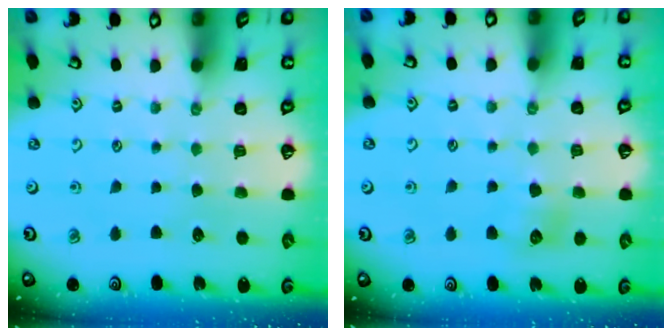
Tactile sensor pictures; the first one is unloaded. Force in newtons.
{"total": 6.0, "press": 5.9, "slide": 0.9}